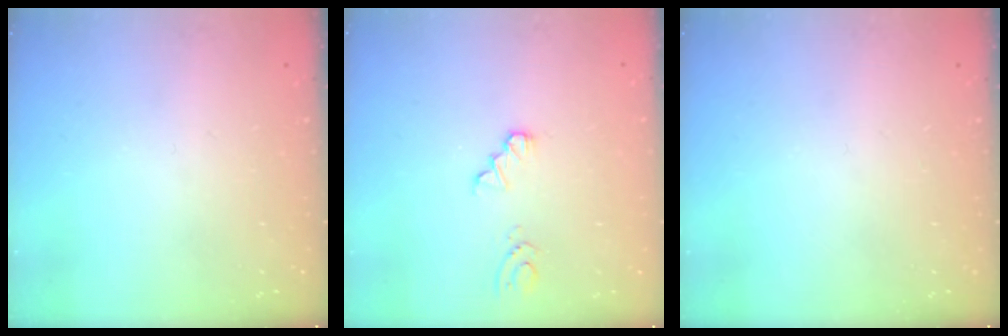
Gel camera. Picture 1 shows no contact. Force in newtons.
{"total": 1.8, "press": 1.8, "slide": 0.2}
{"total": 0.0}